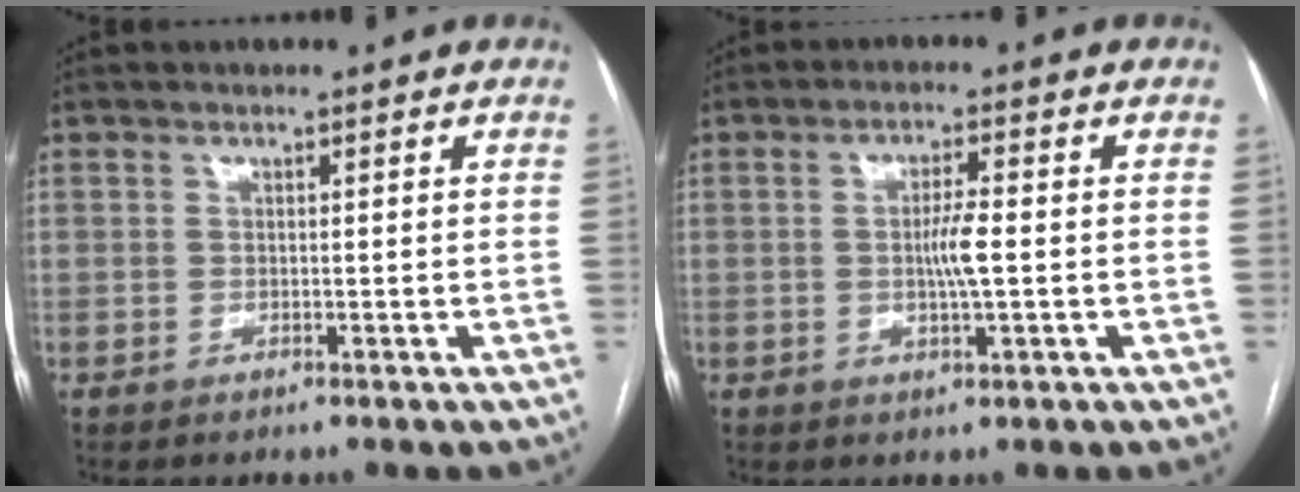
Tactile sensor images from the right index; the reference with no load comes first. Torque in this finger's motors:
{"motor_torque": [0.47, 0.03, 0.29, 0.07]}